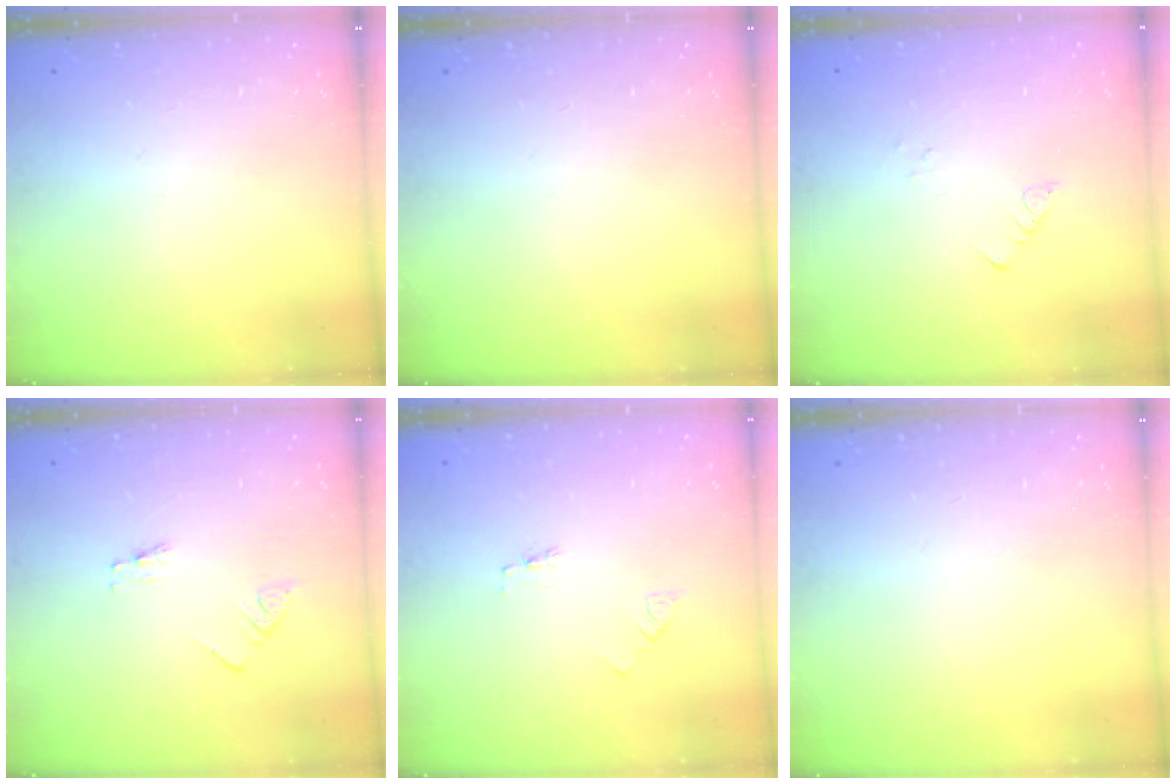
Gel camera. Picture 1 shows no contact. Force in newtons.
{"total": 0.0}
{"total": 1.3, "press": 1.2, "slide": 0.1}
{"total": 0.7, "press": 0.7, "slide": 0.1}
{"total": 1.8, "press": 1.8, "slide": 0.2}
{"total": 0.0}